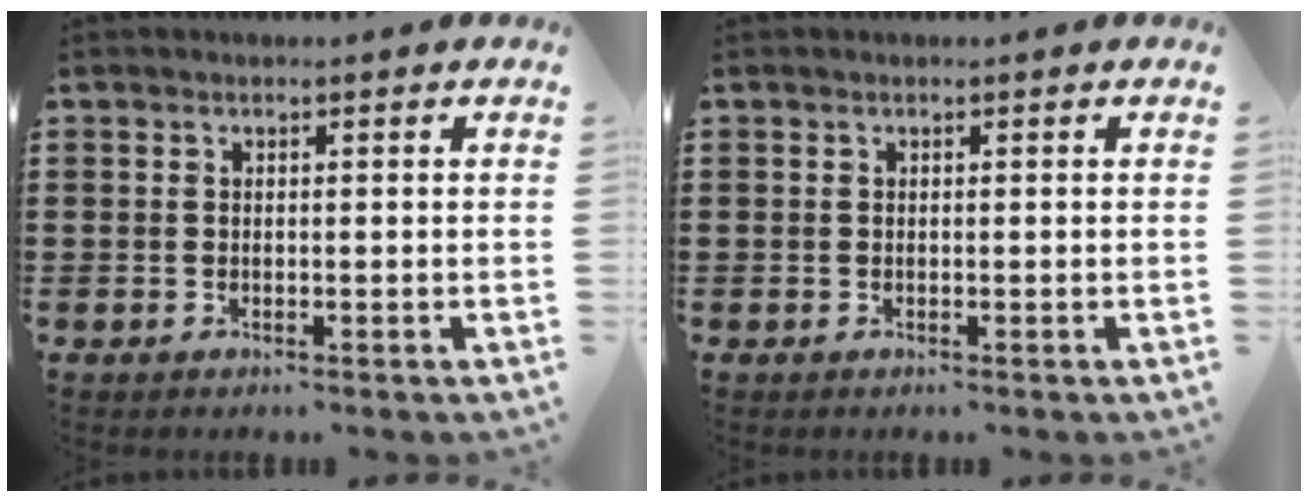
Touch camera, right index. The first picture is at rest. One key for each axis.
{"total": 0.0}